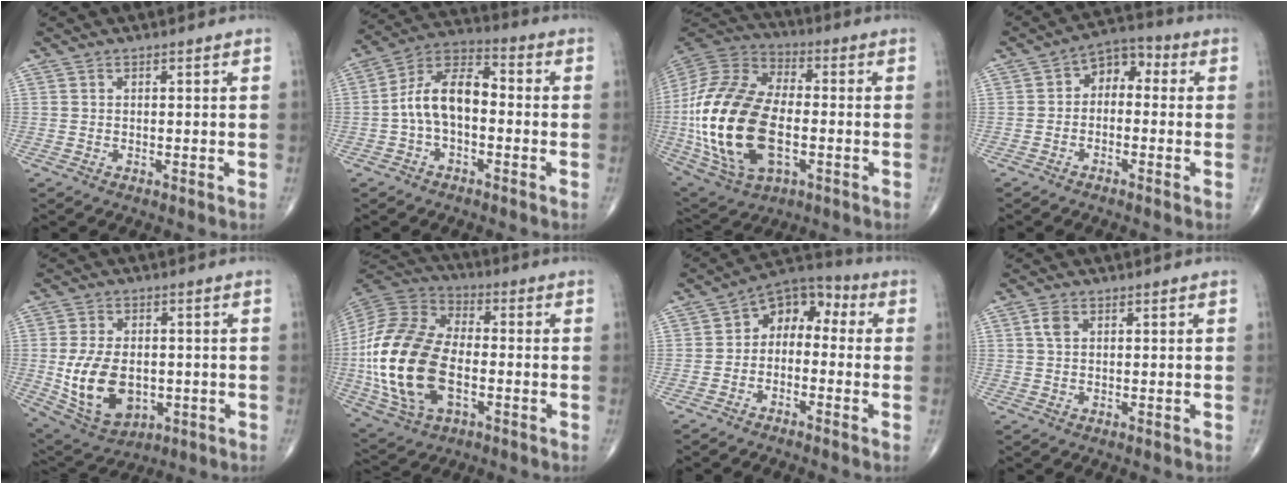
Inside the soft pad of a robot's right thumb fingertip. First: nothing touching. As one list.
[{"total": 10.9, "force": [-1.3, 6.1, 9.0], "torque": [-0.155, 0.043, -0.036]}, {"total": 27.1, "force": [-3.8, 15.1, 22.1], "torque": [-0.466, 0.003, -0.060]}, {"total": 6.1, "force": [-0.2, 4.3, 4.4], "torque": [-0.039, 0.034, -0.021]}, {"total": 13.7, "force": [-1.7, 8.9, 10.3], "torque": [-0.173, -0.004, -0.008]}, {"total": 23.5, "force": [-3.7, 13.7, 18.8], "torque": [-0.390, 0.008, -0.066]}, {"total": 8.2, "force": [-0.7, 5.8, 5.7], "torque": [-0.056, 0.044, -0.034]}, {"total": 2.2, "force": [0.8, 1.3, 1.6], "torque": [-0.033, 0.007, 0.016]}]